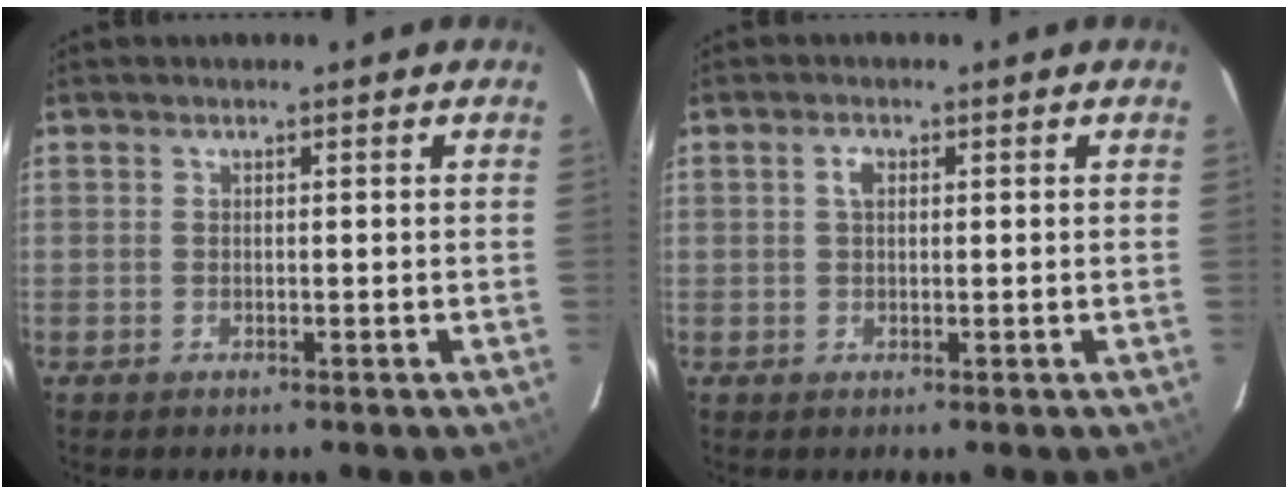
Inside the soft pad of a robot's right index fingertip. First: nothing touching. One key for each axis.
{"total": 1.8, "fx": 0.4, "fy": 1.1, "fz": 1.3, "tx": -0.026, "ty": 0.007, "tz": 0.006}